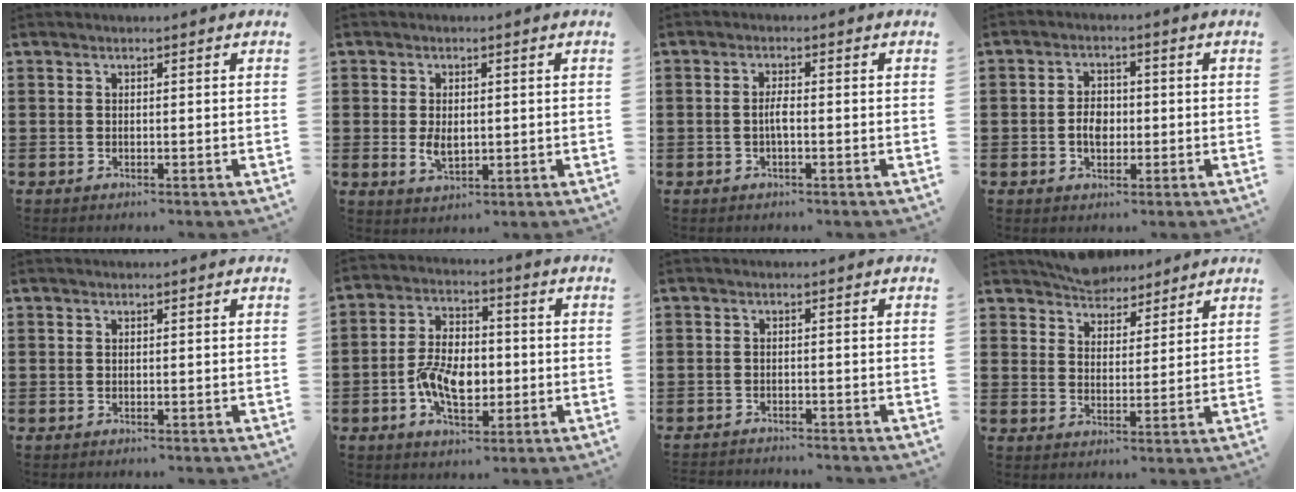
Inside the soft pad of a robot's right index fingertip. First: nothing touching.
{"total": 3.5, "force": [-0.2, 2.0, 2.9], "torque": [-0.048, 0.003, -0.004]}
{"total": 2.3, "force": [-0.4, 0.6, 2.2], "torque": [-0.049, 0.000, -0.011]}
{"total": 3.7, "force": [-0.5, 2.6, 2.6], "torque": [-0.046, 0.003, -0.014]}
{"total": 0.0}
{"total": 8.1, "force": [-2.0, 4.8, 6.2], "torque": [-0.120, 0.001, -0.044]}
{"total": 1.5, "force": [-1.5, 0.0, 0.0], "torque": [-0.004, 0.002, -0.031]}
{"total": 4.5, "force": [4.3, 1.2, -0.4], "torque": [-0.010, -0.012, 0.082]}